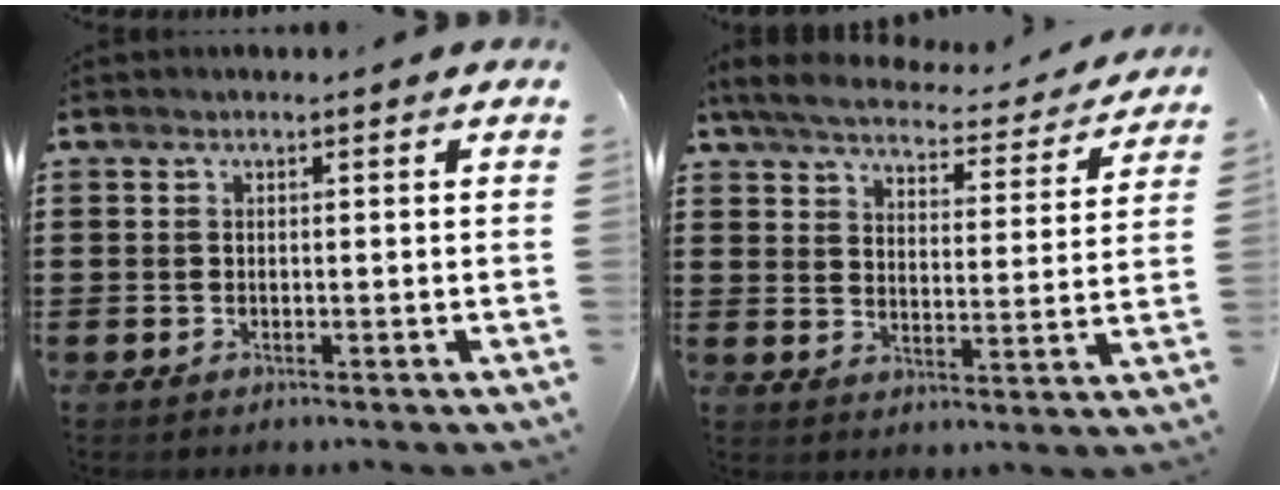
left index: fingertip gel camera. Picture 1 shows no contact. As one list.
[{"total": 5.2, "force": [4.9, 0.6, 1.6], "torque": [-0.057, -0.030, 0.080]}]